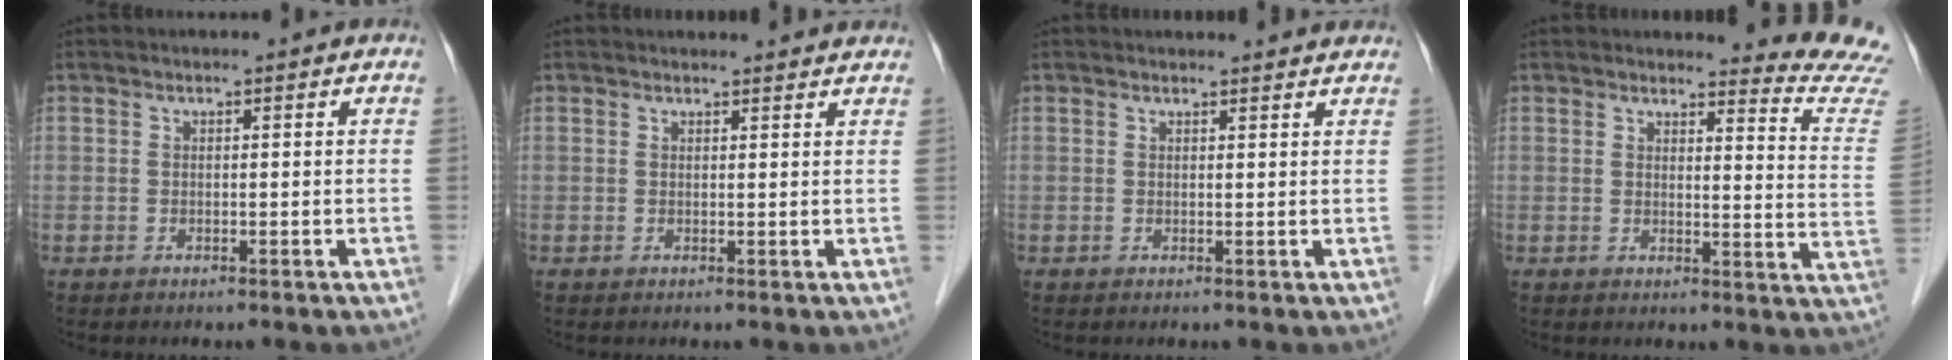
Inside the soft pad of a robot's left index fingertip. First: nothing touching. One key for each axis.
{"total": 5.9, "fx": 5.7, "fy": 1.0, "fz": 1.2, "tx": -0.009, "ty": 0.014, "tz": 0.053}
{"total": 5.3, "fx": 5.1, "fy": 0.9, "fz": 1.0, "tx": -0.010, "ty": 0.013, "tz": 0.048}
{"total": 10.9, "fx": 10.8, "fy": -1.5, "fz": -0.3, "tx": 0.003, "ty": -0.134, "tz": 0.096}